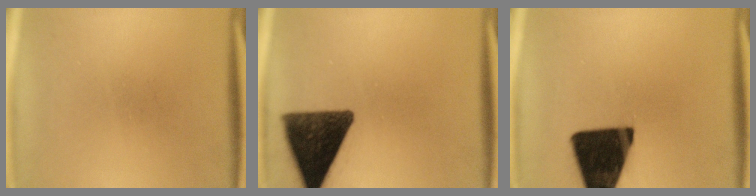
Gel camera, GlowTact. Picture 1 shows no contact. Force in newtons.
{"total": 13.8}
{"total": 19.2}